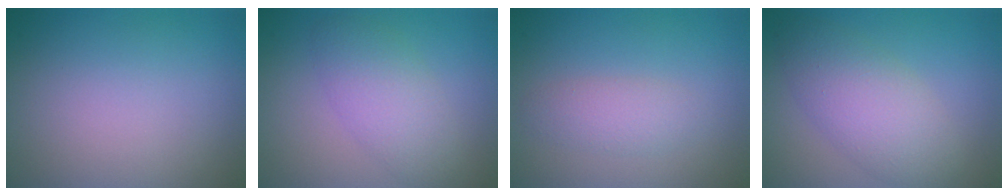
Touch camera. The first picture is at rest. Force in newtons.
{"total": 3.8, "press": 3.8, "slide": 0.3}
{"total": 1.9, "press": 1.9, "slide": 0.1}
{"total": 5.1, "press": 5.1, "slide": 0.2}